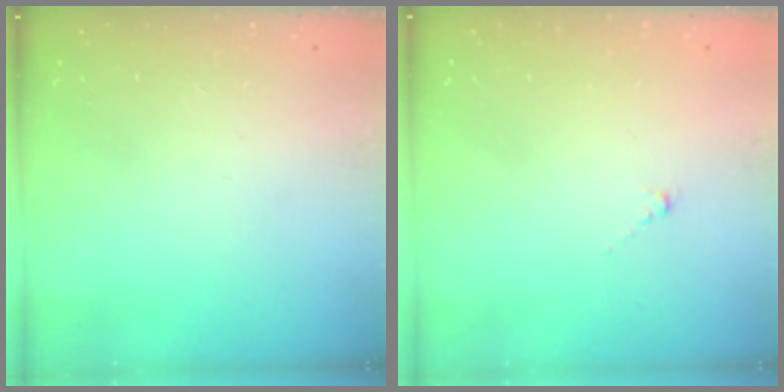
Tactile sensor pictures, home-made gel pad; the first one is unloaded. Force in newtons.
{"total": 0.8, "press": 0.7, "slide": 0.5}